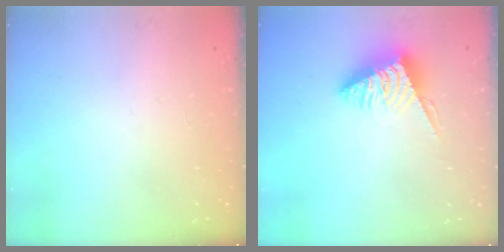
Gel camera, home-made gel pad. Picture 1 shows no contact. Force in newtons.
{"total": 5.9, "press": 5.9, "slide": 0.6}